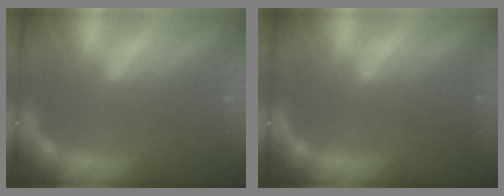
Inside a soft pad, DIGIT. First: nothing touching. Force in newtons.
{"total": 2.0}